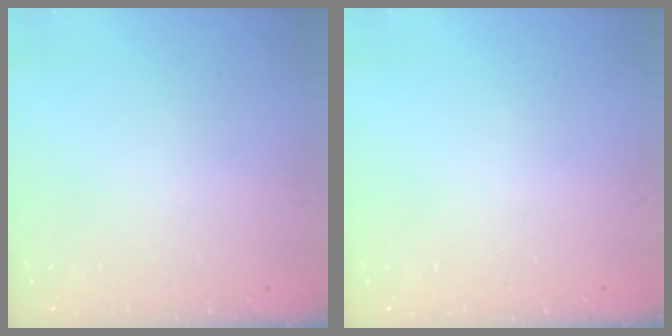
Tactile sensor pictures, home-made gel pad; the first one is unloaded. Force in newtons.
{"total": 0.0}